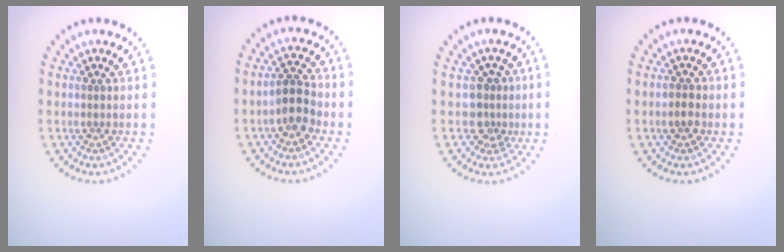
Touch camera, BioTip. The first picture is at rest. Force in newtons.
{"total": 2.9, "press": 2.7, "slide": 1.0}
{"total": 2.3, "press": 1.8, "slide": 1.4}
{"total": 1.2, "press": 1.2, "slide": 0.2}